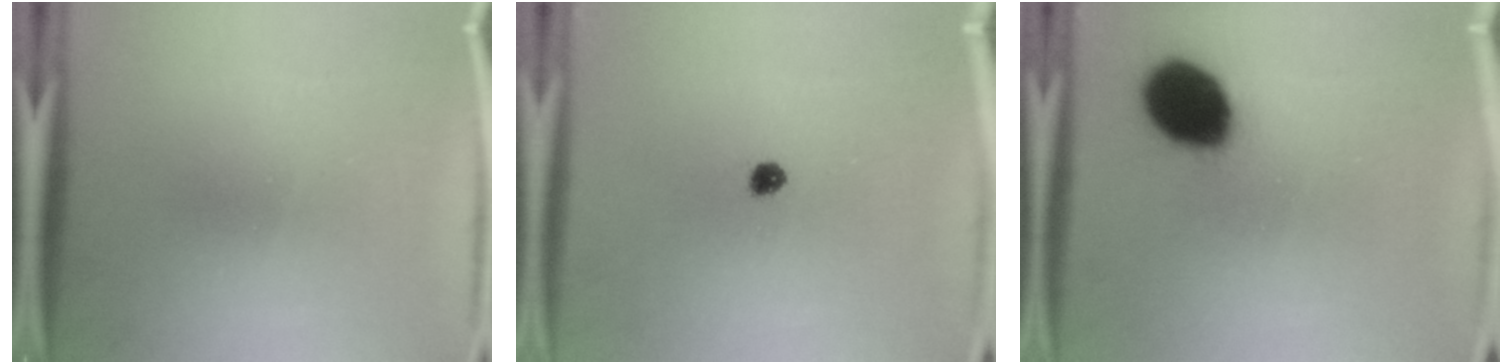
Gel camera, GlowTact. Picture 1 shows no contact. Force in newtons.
{"total": 1.9}
{"total": 16.4}